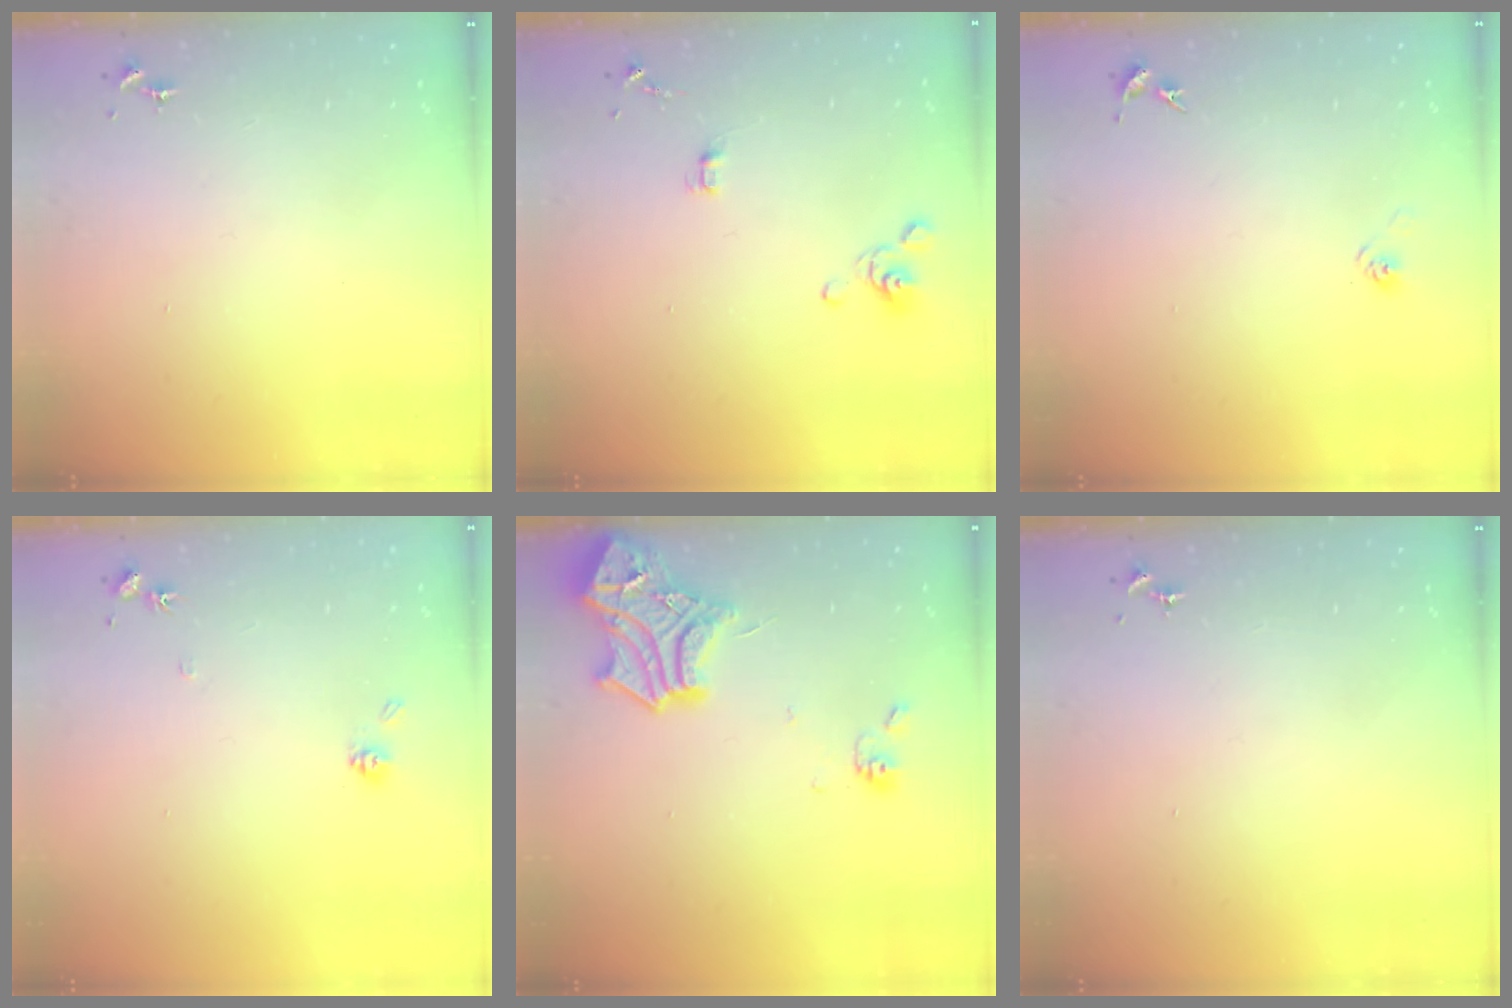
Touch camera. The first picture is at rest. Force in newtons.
{"total": 4.7, "press": 4.2, "slide": 2.2}
{"total": 3.3, "press": 3.0, "slide": 1.2}
{"total": 5.8, "press": 5.7, "slide": 1.1}
{"total": 16.2, "press": 16.2, "slide": 1.5}
{"total": 0.0}